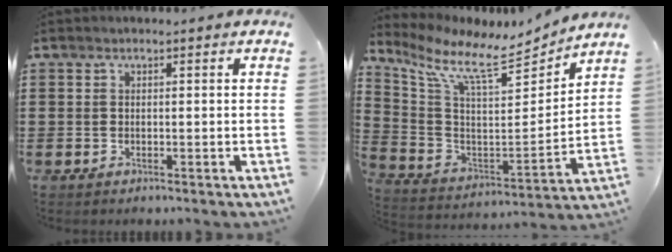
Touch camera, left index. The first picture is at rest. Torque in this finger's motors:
{"motor_torque": [2.14, 0.00, 0.15, 0.12]}